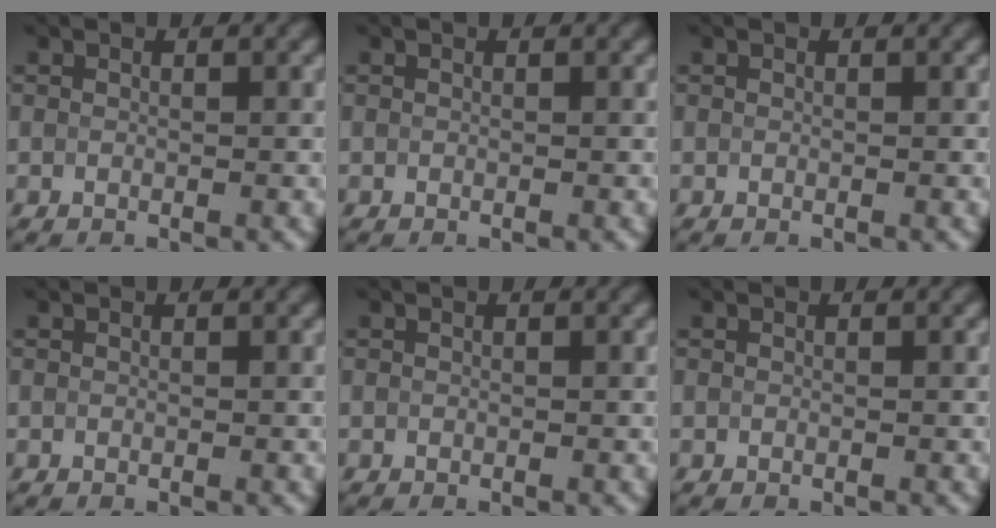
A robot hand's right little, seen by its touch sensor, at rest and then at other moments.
{"total": 0.0}
{"total": 0.0}
{"total": 0.0}
{"total": 0.0}
{"total": 0.0}